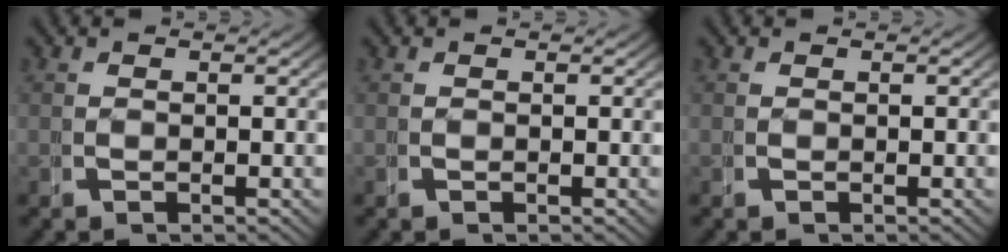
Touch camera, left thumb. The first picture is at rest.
{"total": 0.0}
{"total": 0.0}